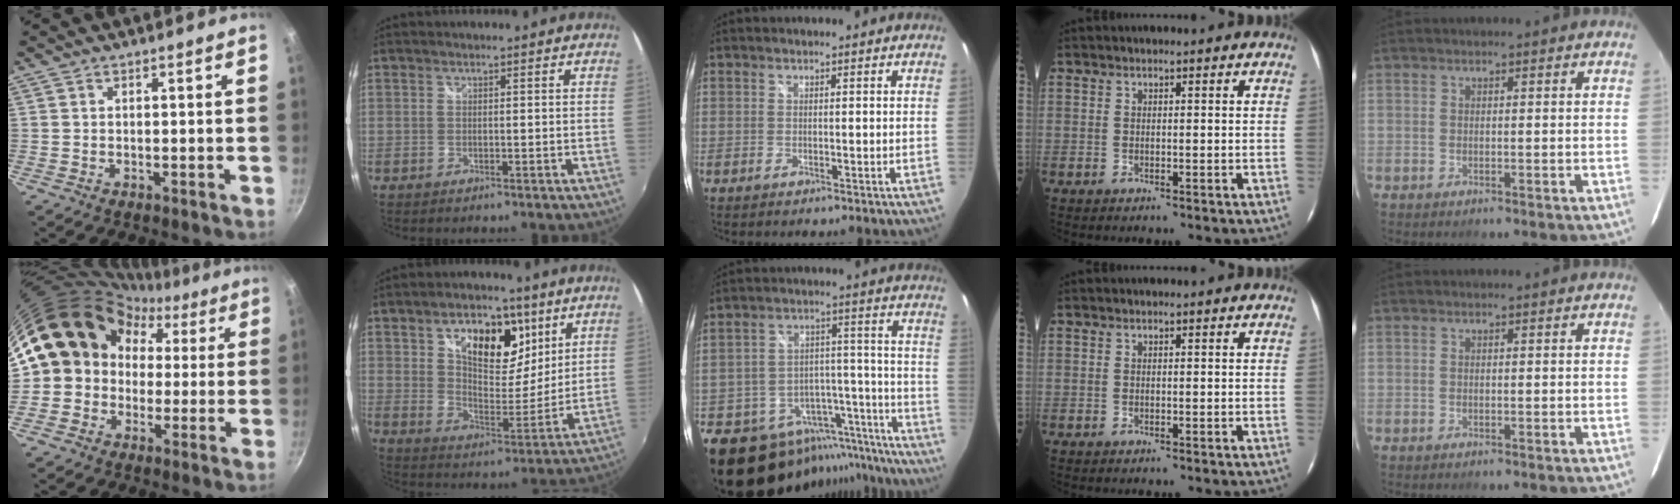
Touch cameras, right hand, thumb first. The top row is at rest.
{"thumb": {"total": 16.6, "force": [2.5, 14.7, 7.4], "torque": [-0.090, 0.052, 0.028]}, "index": {"total": 15.5, "force": [7.5, 8.7, 10.3], "torque": [-0.165, 0.011, 0.122]}, "middle": {"total": 21.1, "force": [-17.9, 9.6, 5.8], "torque": [-0.105, 0.051, -0.240]}}